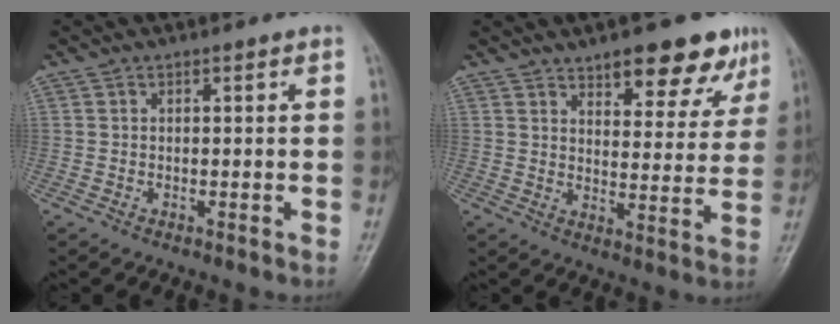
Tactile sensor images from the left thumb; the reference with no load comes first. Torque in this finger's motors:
{"motor_torque": [0.16, 0.16, -0.31, -0.29, 0.14]}